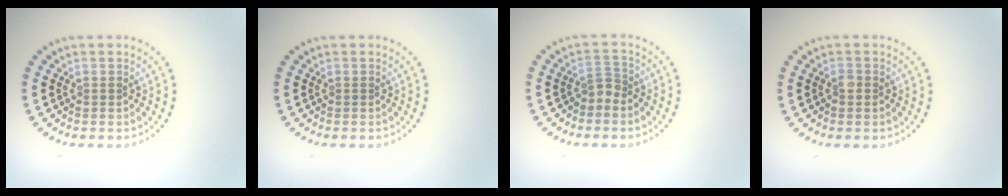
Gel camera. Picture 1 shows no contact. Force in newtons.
{"total": 0.0}
{"total": 1.5, "press": 1.1, "slide": 1.0}
{"total": 0.6, "press": 0.5, "slide": 0.3}